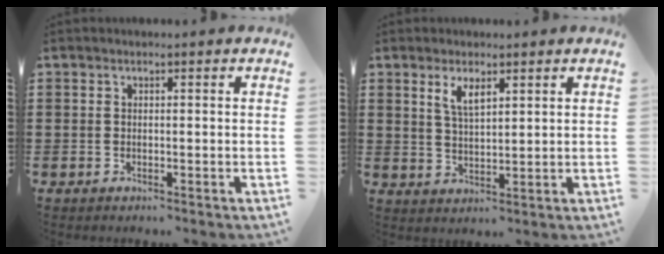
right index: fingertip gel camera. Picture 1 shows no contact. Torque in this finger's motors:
{"motor_torque": [0.04, 0.03, 0.26, 0.07]}